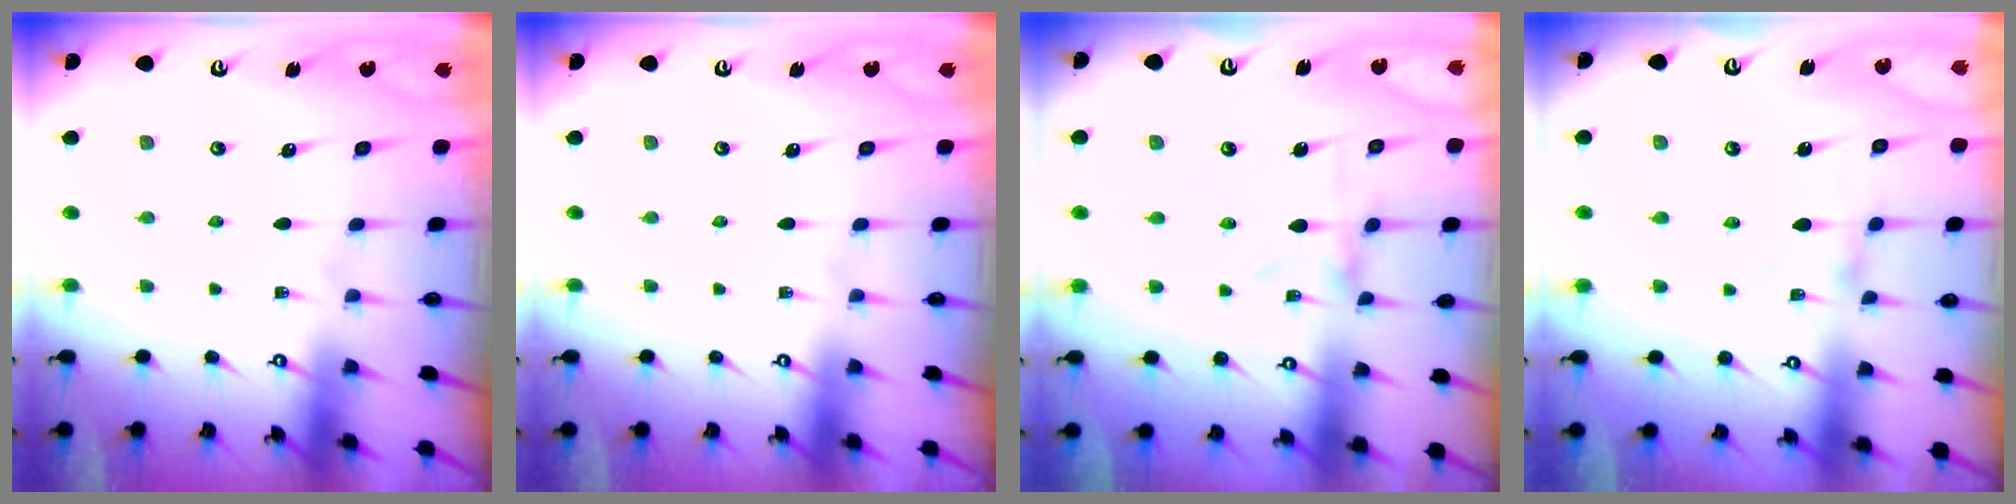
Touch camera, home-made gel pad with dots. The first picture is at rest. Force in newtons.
{"total": 0.0}
{"total": 0.5, "press": 0.5, "slide": 0.2}
{"total": 1.0, "press": 1.0, "slide": 0.1}